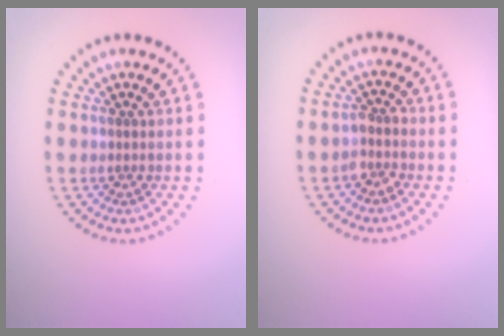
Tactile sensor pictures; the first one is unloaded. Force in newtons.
{"total": 1.6, "press": 1.5, "slide": 0.7}